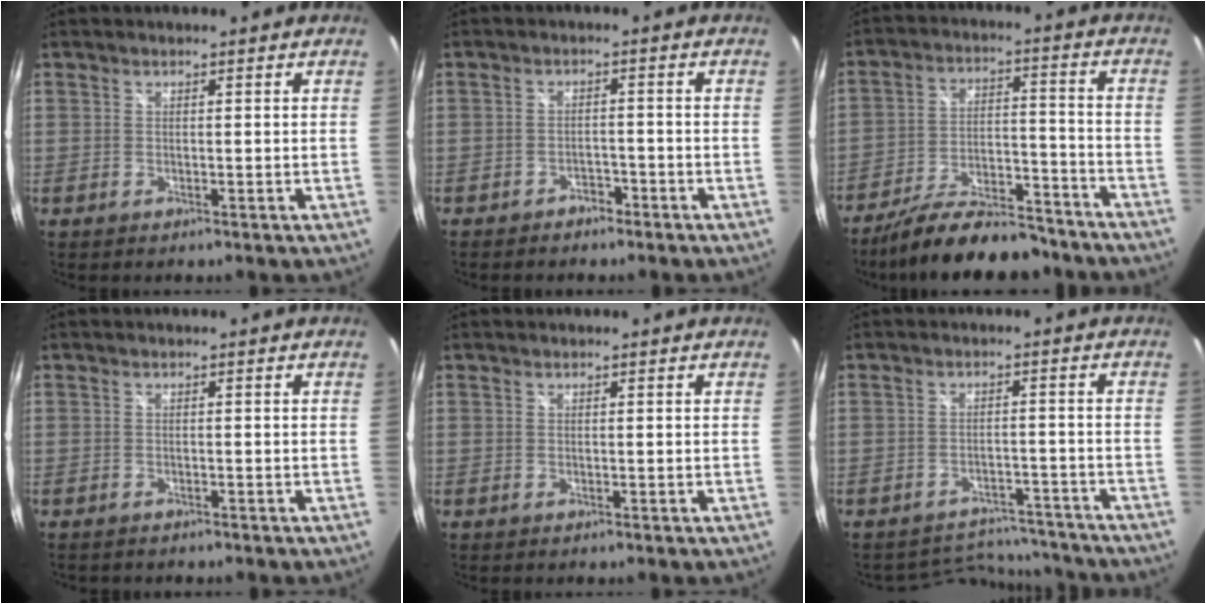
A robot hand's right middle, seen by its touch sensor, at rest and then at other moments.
{"total": 2.6, "force": [-2.2, 1.1, 0.7], "torque": [-0.019, 0.002, -0.033]}
{"total": 17.6, "force": [-14.8, 4.8, 8.3], "torque": [-0.151, -0.006, -0.217]}
{"total": 1.0, "force": [-1.0, 0.1, 0.2], "torque": [-0.007, -0.006, -0.016]}
{"total": 0.0}
{"total": 8.7, "force": [-8.3, 2.4, 0.1], "torque": [-0.008, 0.024, -0.113]}